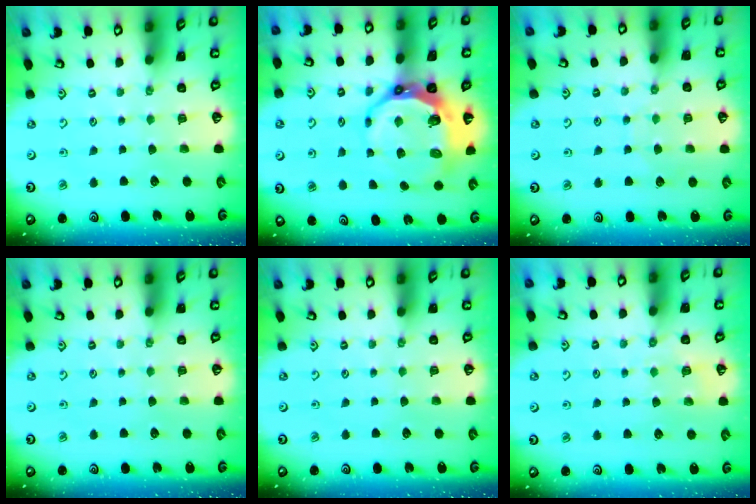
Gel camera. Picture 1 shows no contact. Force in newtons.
{"total": 12.3, "press": 11.6, "slide": 4.2}
{"total": 4.9, "press": 4.9, "slide": 0.5}
{"total": 0.0}
{"total": 0.0}
{"total": 4.3, "press": 4.2, "slide": 0.9}